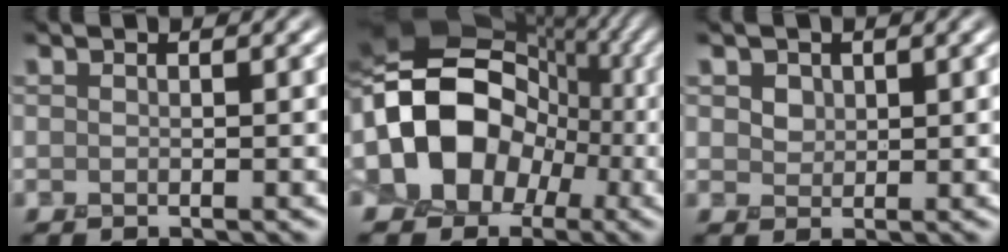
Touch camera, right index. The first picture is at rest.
{"total": 17.2, "force": [-1.6, 13.0, 11.2], "torque": [-0.189, 0.001, -0.059]}
{"total": 1.8, "force": [0.9, 1.4, 0.8], "torque": [-0.016, 0.003, 0.014]}